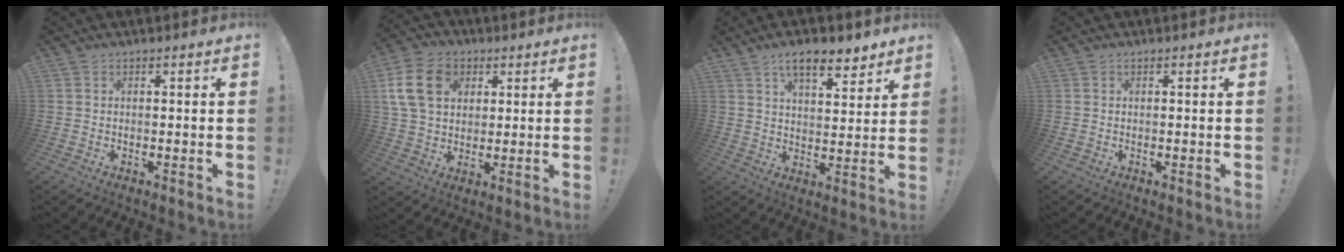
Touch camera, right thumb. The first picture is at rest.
{"total": 15.6, "force": [4.9, 11.6, 9.2], "torque": [-0.173, -0.012, 0.097]}
{"total": 9.8, "force": [6.8, 3.4, 6.1], "torque": [-0.088, -0.036, 0.120]}
{"total": 0.0}